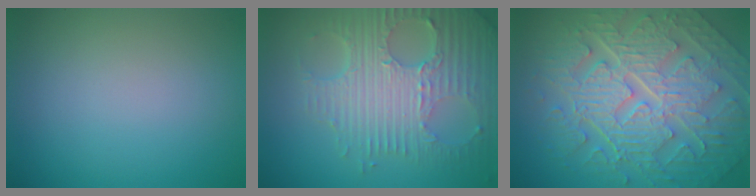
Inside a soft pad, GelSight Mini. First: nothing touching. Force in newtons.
{"total": 8.1, "press": 5.7, "slide": 5.7}
{"total": 10.5, "press": 7.2, "slide": 7.7}